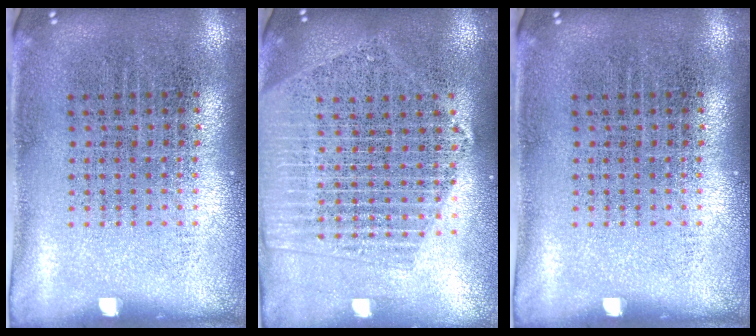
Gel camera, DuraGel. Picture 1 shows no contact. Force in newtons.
{"total": 2.1, "press": 2.0, "slide": 0.9}
{"total": 0.0}